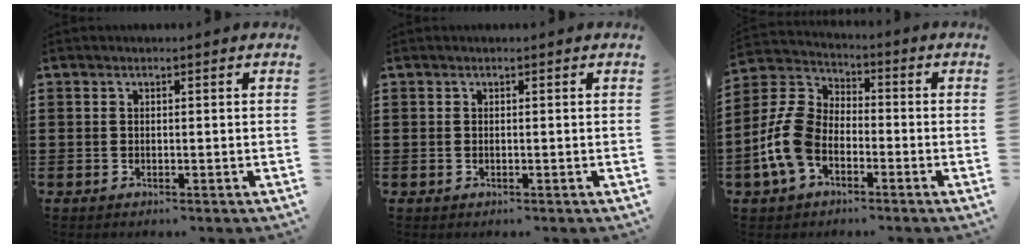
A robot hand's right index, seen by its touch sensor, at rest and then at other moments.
{"total": 0.0}
{"total": 9.2, "force": [-3.6, 5.7, 6.3], "torque": [-0.183, -0.006, -0.080]}